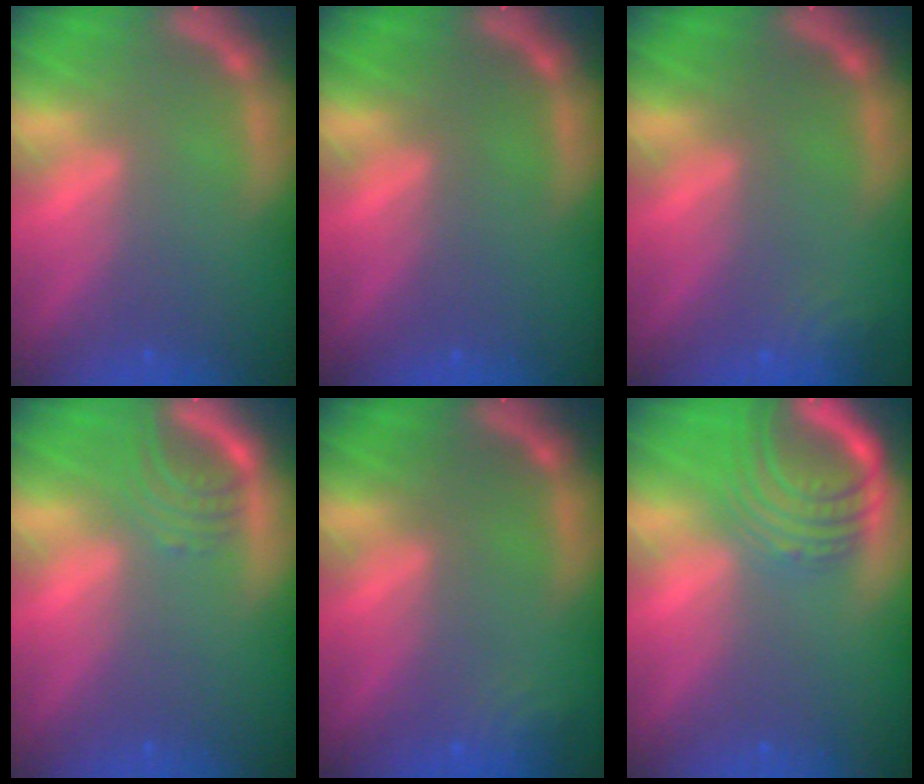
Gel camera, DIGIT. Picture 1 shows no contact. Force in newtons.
{"total": 0.0}
{"total": 2.4}
{"total": 3.0}
{"total": 2.4}
{"total": 7.6}